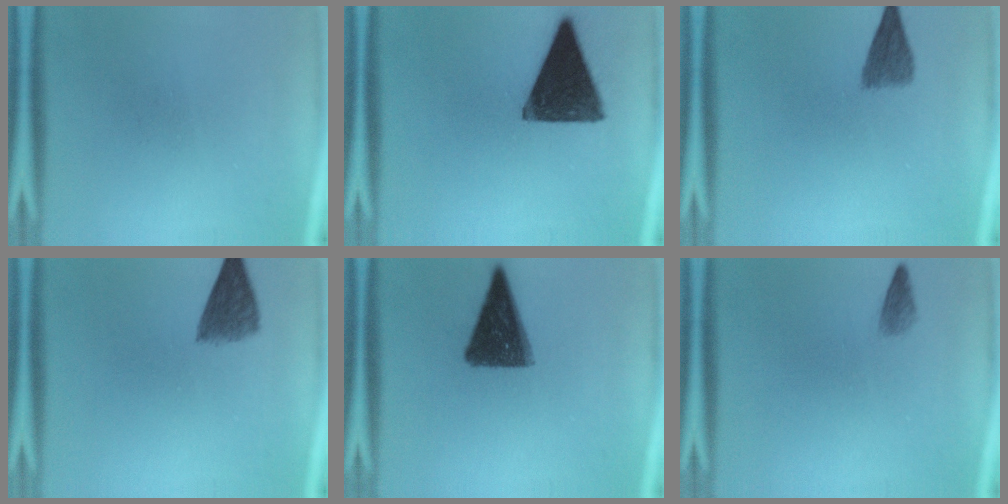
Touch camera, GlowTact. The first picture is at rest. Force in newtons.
{"total": 14.9}
{"total": 3.6}
{"total": 5.1}
{"total": 12.5}
{"total": 1.5}